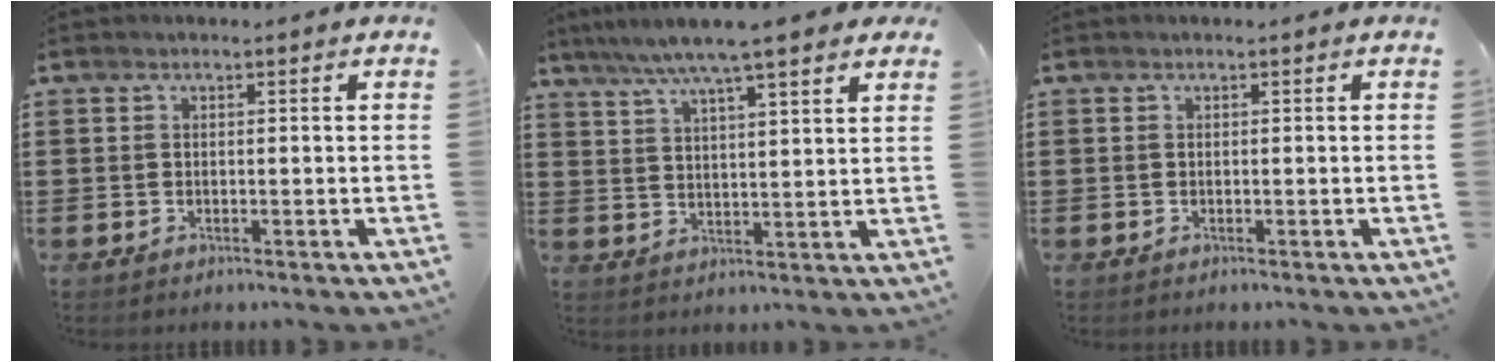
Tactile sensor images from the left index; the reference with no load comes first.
{"total": 7.0, "force": [5.6, 0.1, 4.2], "torque": [-0.099, -0.016, 0.096]}
{"total": 0.0}